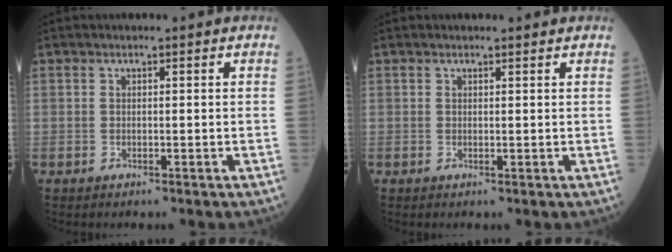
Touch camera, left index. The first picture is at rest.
{"total": 0.8, "force": [0.7, 0.2, 0.0], "torque": [-0.007, -0.006, 0.008]}